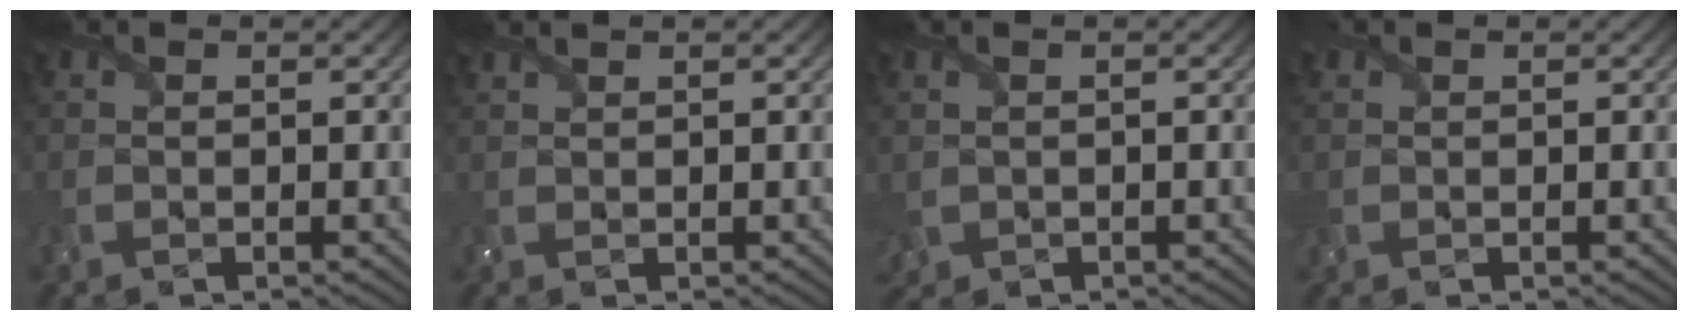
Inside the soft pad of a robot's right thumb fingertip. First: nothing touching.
{"total": 1.0, "force": [1.0, 0.0, 0.2], "torque": [-0.012, 0.006, 0.024]}
{"total": 1.6, "force": [-0.1, 1.4, 0.9], "torque": [-0.035, -0.009, -0.001]}
{"total": 0.8, "force": [0.5, 0.5, 0.0], "torque": [-0.003, 0.002, 0.010]}